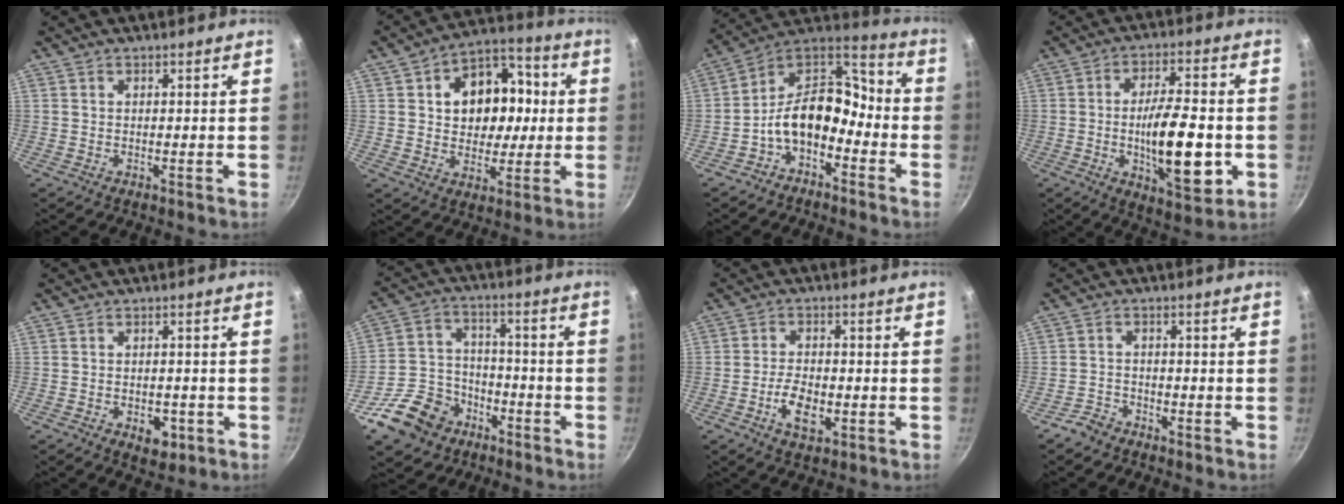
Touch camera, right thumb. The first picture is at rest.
{"total": 15.4, "force": [2.0, 11.8, 9.7], "torque": [-0.100, 0.020, 0.029]}
{"total": 14.1, "force": [-5.2, 9.2, 9.4], "torque": [-0.129, 0.077, -0.114]}
{"total": 16.4, "force": [-3.0, 6.1, 15.0], "torque": [-0.225, 0.008, -0.041]}
{"total": 4.9, "force": [-2.0, 3.1, 3.3], "torque": [-0.029, 0.010, -0.020]}
{"total": 15.0, "force": [-8.3, 10.9, 6.0], "torque": [-0.092, 0.059, -0.136]}
{"total": 6.9, "force": [-2.3, 3.6, 5.4], "torque": [-0.092, 0.014, -0.040]}
{"total": 3.3, "force": [-2.6, 1.8, 0.7], "torque": [-0.011, 0.031, -0.046]}